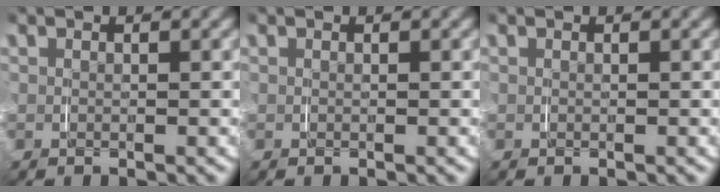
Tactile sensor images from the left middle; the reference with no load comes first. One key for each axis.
{"total": 0.0}
{"total": 0.0}